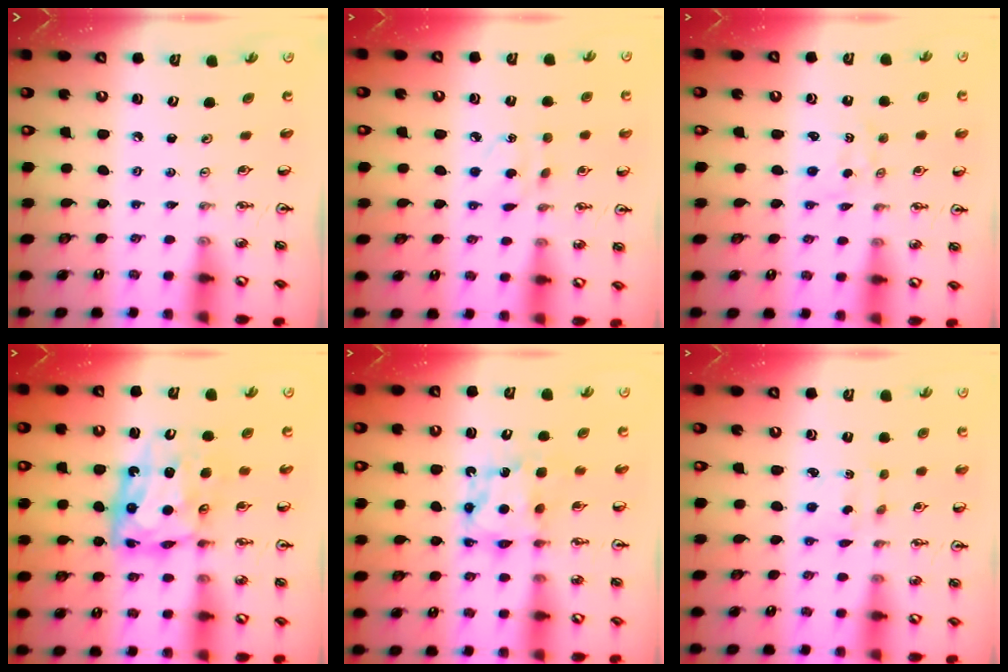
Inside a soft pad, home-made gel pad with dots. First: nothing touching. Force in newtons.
{"total": 5.1, "press": 5.1, "slide": 0.6}
{"total": 0.9, "press": 0.7, "slide": 0.5}
{"total": 10.7, "press": 10.6, "slide": 1.1}
{"total": 6.7, "press": 6.7, "slide": 0.5}
{"total": 2.8, "press": 2.8, "slide": 0.5}